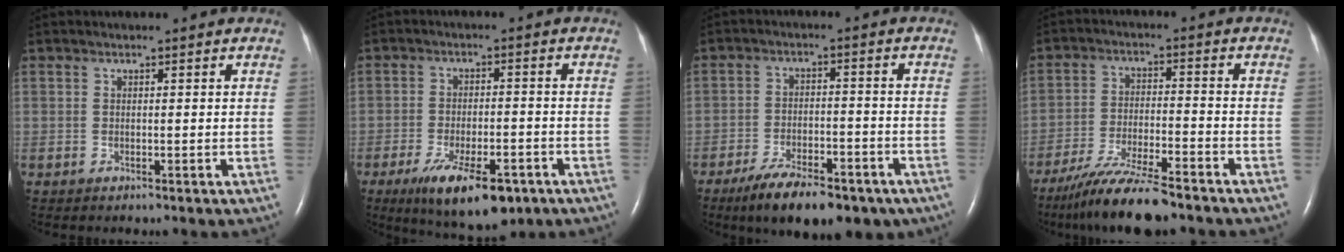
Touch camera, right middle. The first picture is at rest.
{"total": 11.7, "force": [-7.1, 3.8, 8.5], "torque": [-0.141, -0.015, -0.108]}
{"total": 13.3, "force": [-9.5, 4.6, 8.1], "torque": [-0.120, -0.007, -0.145]}
{"total": 11.2, "force": [-9.4, 0.6, 6.1], "torque": [-0.108, -0.029, -0.162]}